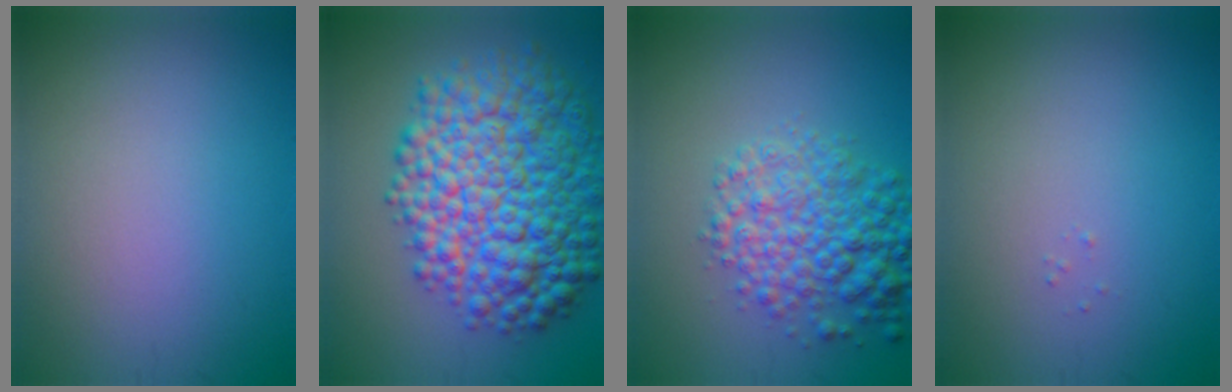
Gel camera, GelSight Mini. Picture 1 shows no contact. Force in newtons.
{"total": 12.3, "press": 12.3, "slide": 0.1}
{"total": 6.3, "press": 6.3, "slide": 0.2}
{"total": 0.0}